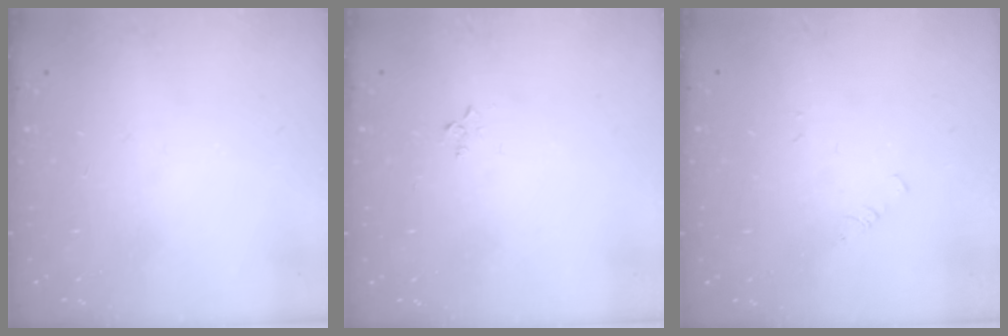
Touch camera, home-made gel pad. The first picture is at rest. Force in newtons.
{"total": 2.9, "press": 2.8, "slide": 0.4}
{"total": 1.0, "press": 0.9, "slide": 0.2}